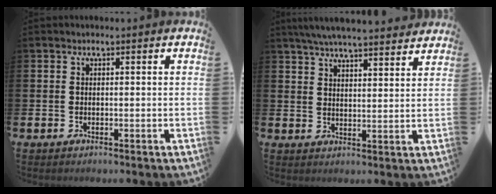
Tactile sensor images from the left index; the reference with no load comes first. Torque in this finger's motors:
{"motor_torque": [1.06, -1.07, 0.66, 0.21]}